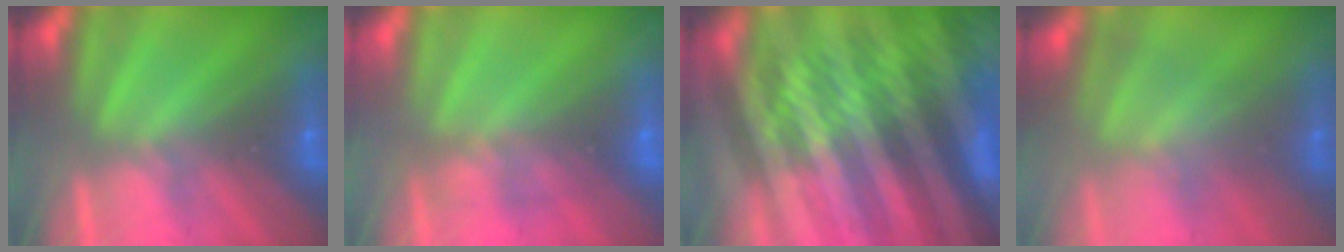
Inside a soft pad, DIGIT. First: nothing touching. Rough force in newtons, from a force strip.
{"total": 1.7}
{"total": 6.8}
{"total": 3.4}